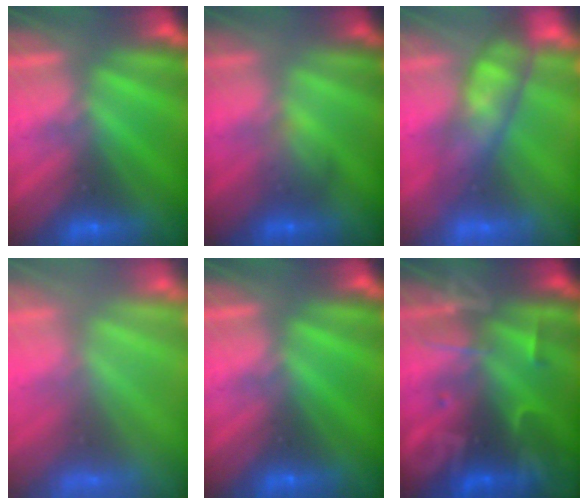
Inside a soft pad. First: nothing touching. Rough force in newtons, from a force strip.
{"total": 1.9}
{"total": 4.5}
{"total": 8.4}
{"total": 0.0}
{"total": 2.4}